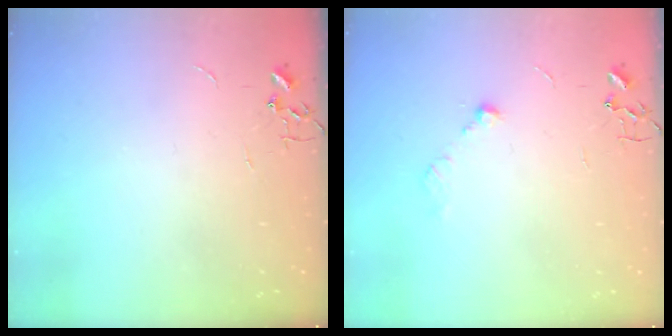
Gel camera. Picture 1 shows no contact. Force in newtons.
{"total": 6.1, "press": 6.0, "slide": 0.9}